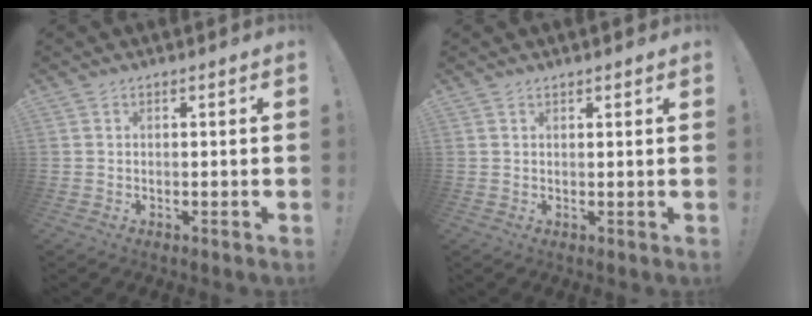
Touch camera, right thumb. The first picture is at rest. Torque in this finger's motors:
{"motor_torque": [0.00, 0.00, 0.00, 0.01, 0.00]}